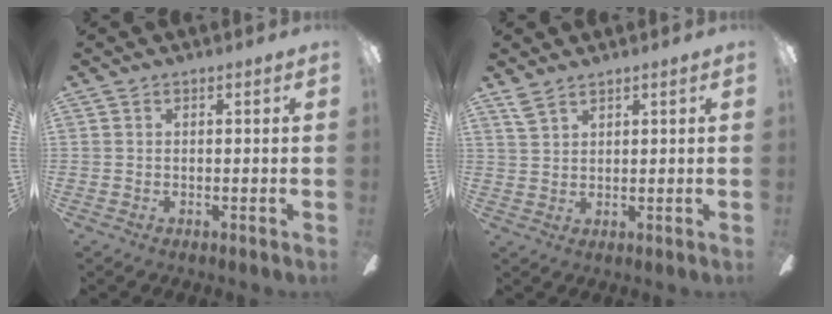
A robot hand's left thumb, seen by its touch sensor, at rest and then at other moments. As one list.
[{"total": 3.8, "force": [3.1, 1.5, 1.6], "torque": [-0.037, -0.007, 0.059]}]